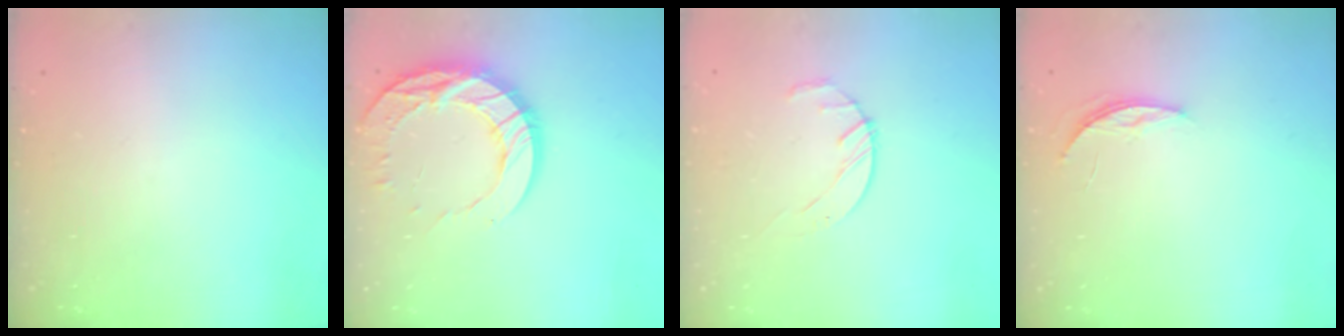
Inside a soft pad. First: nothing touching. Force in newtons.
{"total": 17.2, "press": 17.1, "slide": 1.5}
{"total": 4.8, "press": 4.7, "slide": 0.6}
{"total": 3.9, "press": 3.9, "slide": 0.4}